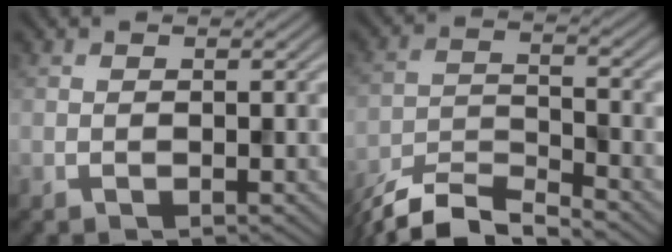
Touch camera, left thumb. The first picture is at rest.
{"total": 8.1, "force": [-7.4, 1.5, 2.8], "torque": [-0.050, -0.006, -0.140]}